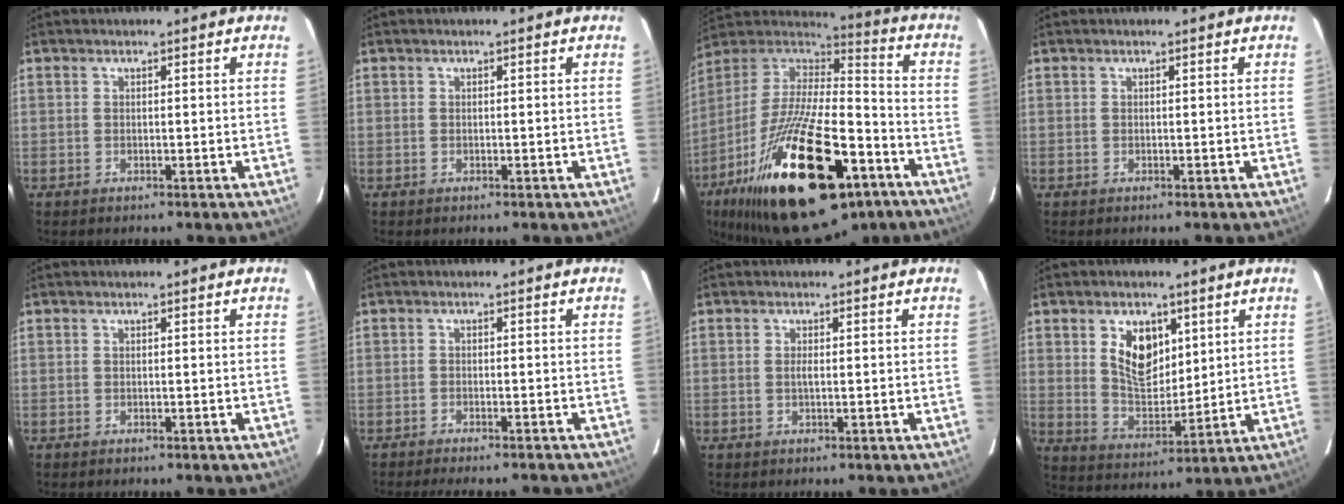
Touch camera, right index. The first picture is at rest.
{"total": 0.0}
{"total": 33.4, "force": [-18.0, 13.0, 24.9], "torque": [-0.465, -0.031, -0.285]}
{"total": 0.0}
{"total": 0.0}
{"total": 8.1, "force": [-7.2, 1.3, 3.5], "torque": [-0.078, -0.009, -0.101]}
{"total": 0.9, "force": [0.0, 0.1, 0.9], "torque": [-0.018, 0.000, -0.002]}
{"total": 9.8, "force": [3.9, 6.0, 6.6], "torque": [-0.118, 0.007, 0.082]}